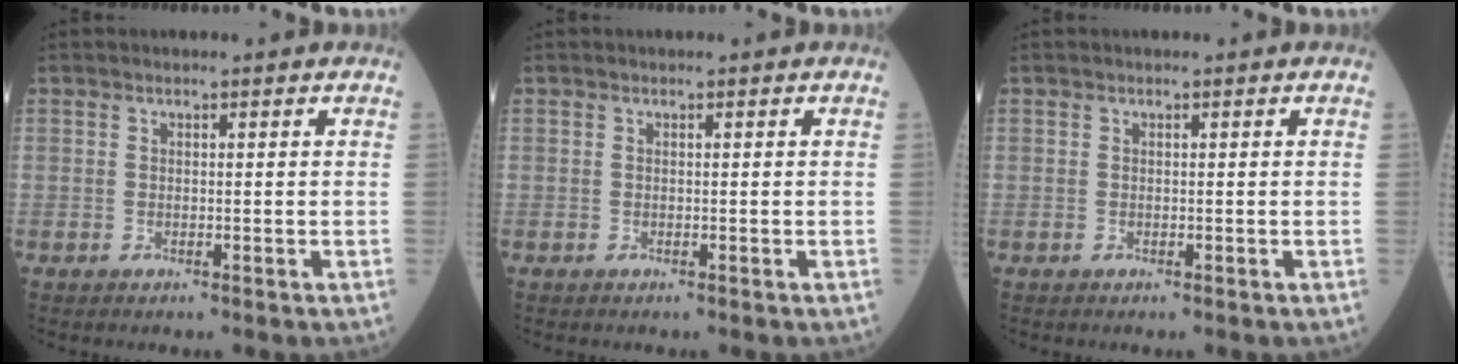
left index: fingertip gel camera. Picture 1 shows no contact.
{"total": 0.0}
{"total": 0.0}